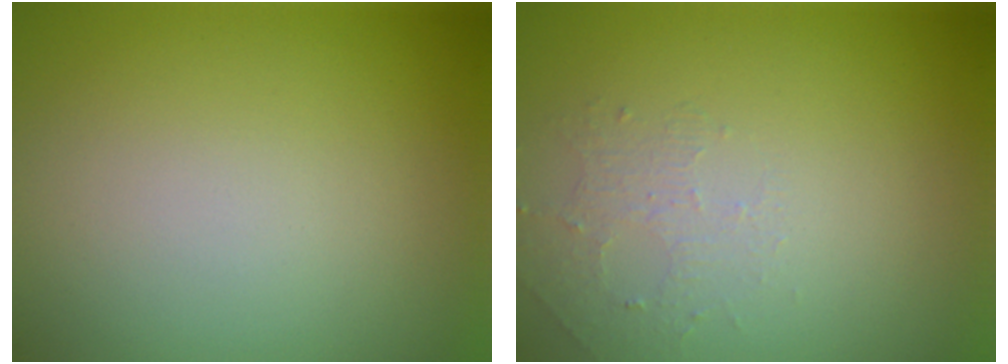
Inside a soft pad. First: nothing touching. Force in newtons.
{"total": 1.3, "press": 0.7, "slide": 1.2}